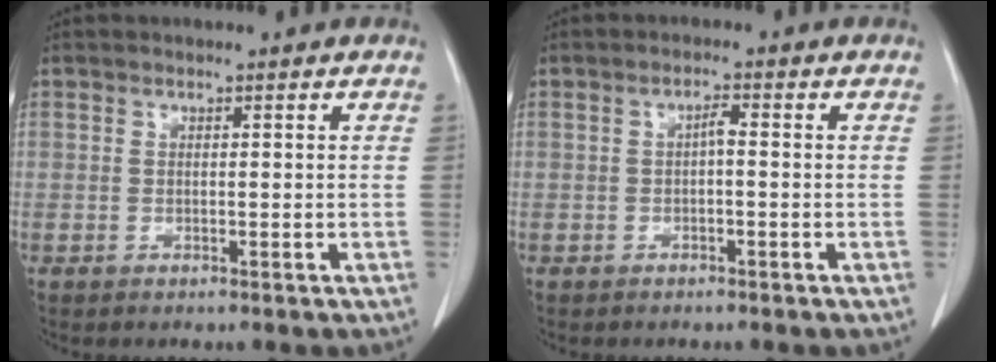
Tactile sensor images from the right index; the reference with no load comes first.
{"total": 1.5, "force": [-0.2, 0.4, 1.5], "torque": [-0.030, 0.004, -0.004]}